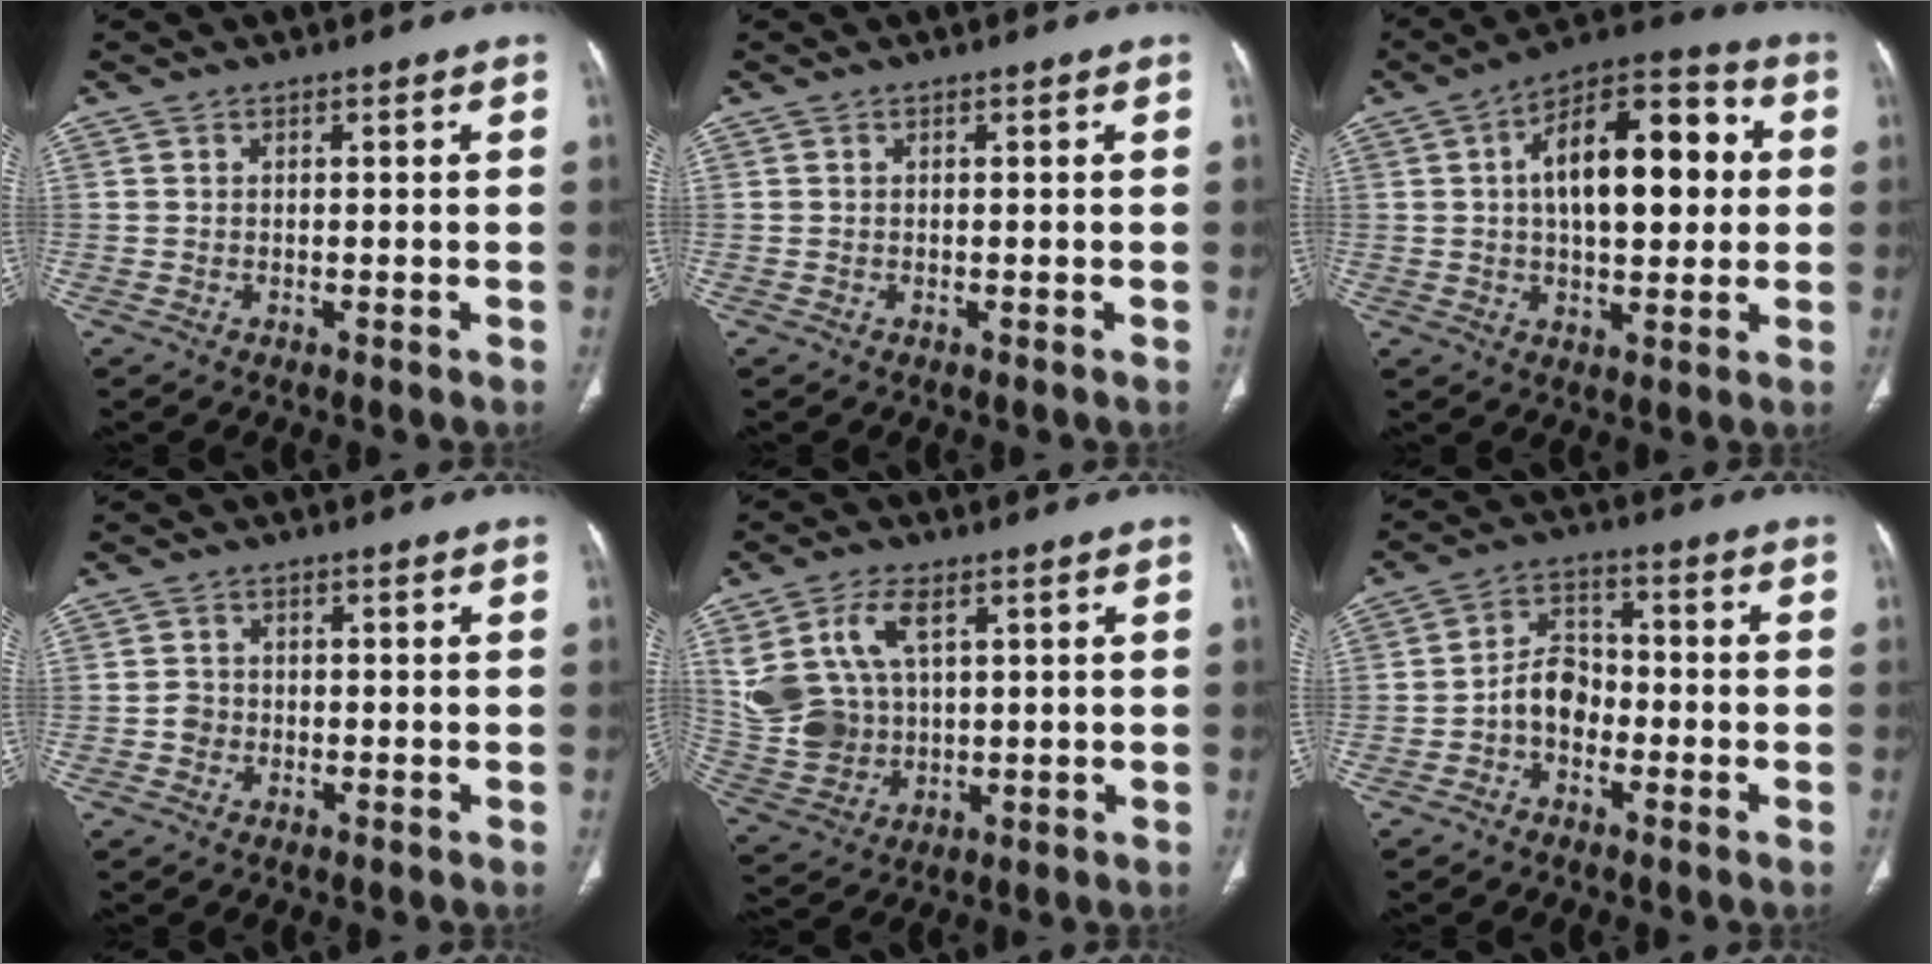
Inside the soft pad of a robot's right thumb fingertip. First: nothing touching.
{"total": 0.0}
{"total": 19.0, "force": [2.9, 9.4, 16.2], "torque": [-0.218, 0.028, 0.038]}
{"total": 1.8, "force": [-0.5, 1.7, 0.6], "torque": [-0.002, 0.007, -0.013]}
{"total": 13.3, "force": [4.8, 8.4, 9.1], "torque": [-0.183, -0.008, 0.111]}
{"total": 6.3, "force": [-2.2, 4.5, 3.8], "torque": [-0.050, 0.029, -0.052]}